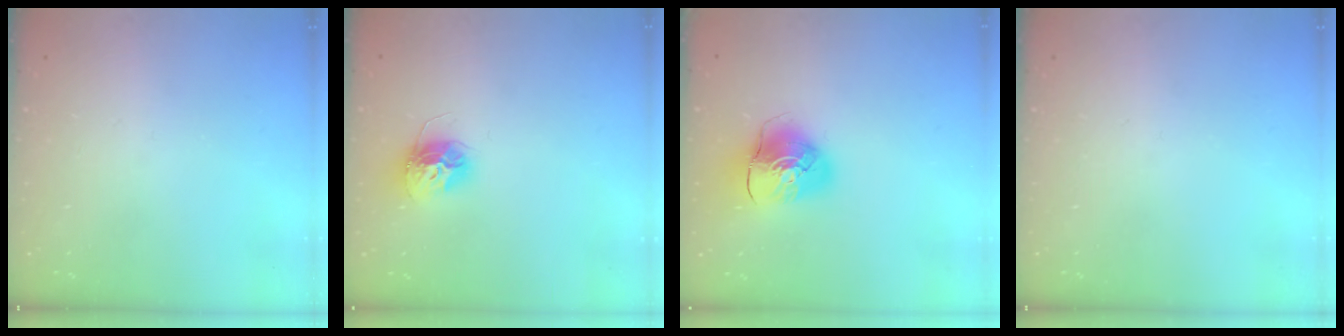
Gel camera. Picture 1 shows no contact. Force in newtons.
{"total": 12.4, "press": 12.4, "slide": 1.0}
{"total": 9.1, "press": 9.0, "slide": 1.2}
{"total": 0.0}